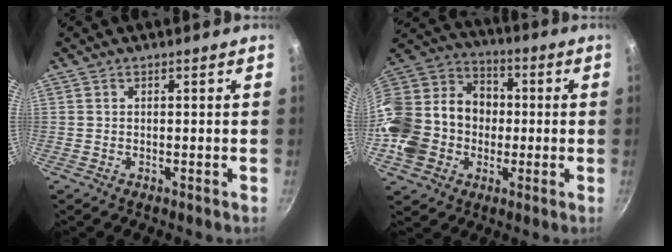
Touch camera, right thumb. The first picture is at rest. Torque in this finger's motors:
{"motor_torque": [2.53, 2.34, 1.42, -0.54, 0.18]}